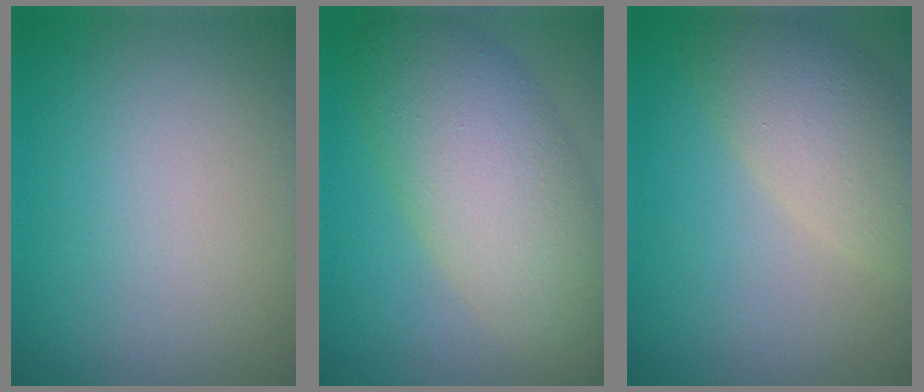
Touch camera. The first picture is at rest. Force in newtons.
{"total": 9.4, "press": 9.4, "slide": 0.4}
{"total": 5.3, "press": 5.3, "slide": 0.5}